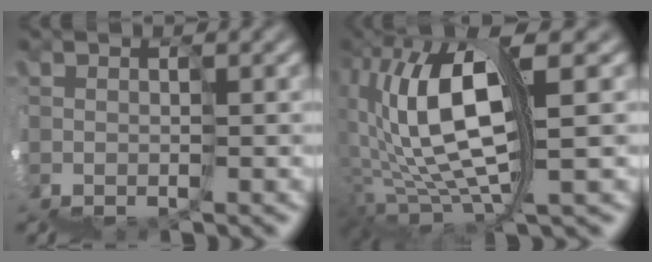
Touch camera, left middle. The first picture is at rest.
{"total": 8.7, "force": [2.7, 2.0, 8.0], "torque": [-0.167, 0.038, 0.044]}